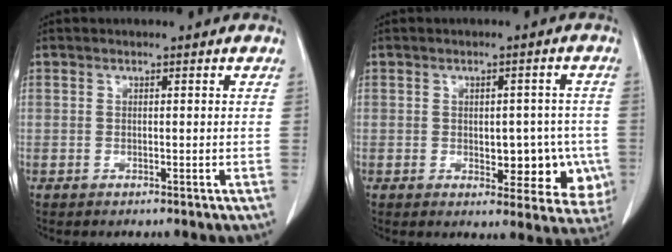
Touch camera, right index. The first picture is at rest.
{"total": 9.4, "force": [-1.9, 5.2, 7.6], "torque": [-0.074, 0.007, -0.013]}